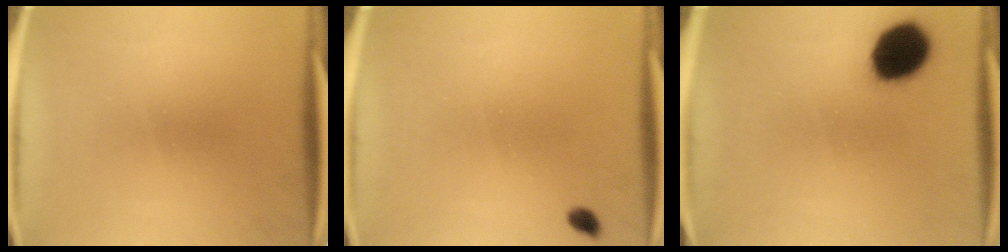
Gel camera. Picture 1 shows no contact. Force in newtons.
{"total": 1.3}
{"total": 13.4}